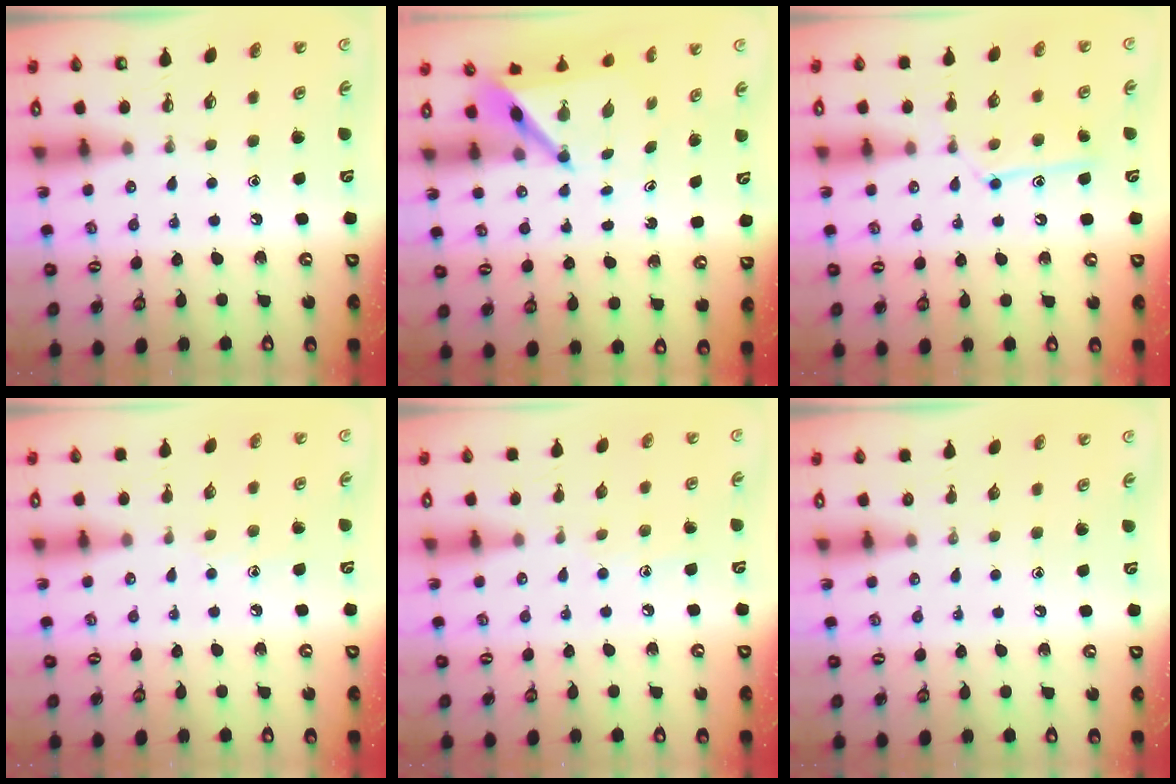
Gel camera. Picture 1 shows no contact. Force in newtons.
{"total": 4.9, "press": 4.9, "slide": 0.4}
{"total": 12.3, "press": 12.3, "slide": 0.8}
{"total": 3.8, "press": 3.8, "slide": 0.4}
{"total": 5.4, "press": 5.4, "slide": 0.5}
{"total": 0.0}